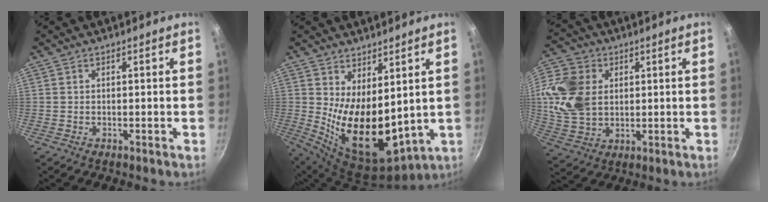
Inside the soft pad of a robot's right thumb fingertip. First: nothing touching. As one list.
[{"total": 15.0, "force": [2.6, 7.9, 12.5], "torque": [-0.185, -0.051, 0.069]}, {"total": 13.6, "force": [2.6, 10.4, 8.4], "torque": [-0.150, -0.008, 0.054]}]